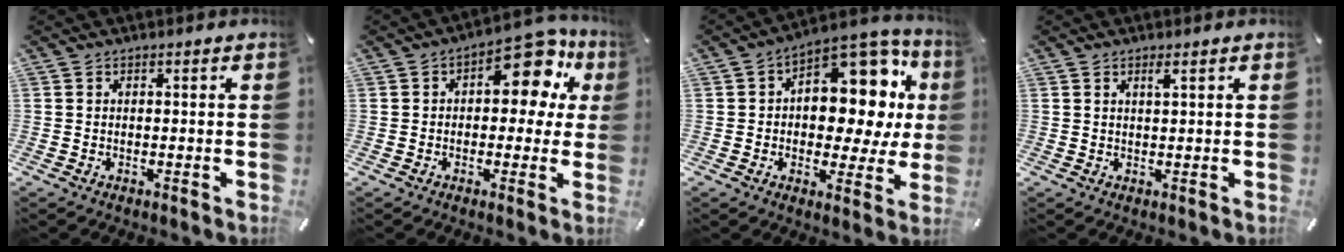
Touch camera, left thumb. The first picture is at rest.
{"total": 12.4, "force": [5.5, 6.8, 8.8], "torque": [-0.109, -0.041, 0.092]}
{"total": 15.1, "force": [4.6, 9.6, 10.7], "torque": [-0.125, -0.055, 0.076]}
{"total": 1.6, "force": [1.1, 0.2, 1.2], "torque": [-0.024, 0.000, 0.018]}